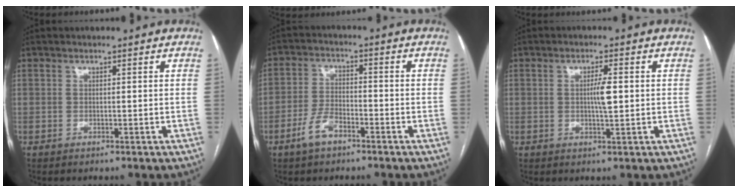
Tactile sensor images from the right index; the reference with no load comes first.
{"total": 5.3, "force": [-3.3, 2.6, 3.3], "torque": [-0.073, 0.004, -0.063]}
{"total": 3.5, "force": [0.2, 0.4, 3.4], "torque": [-0.060, -0.001, 0.003]}